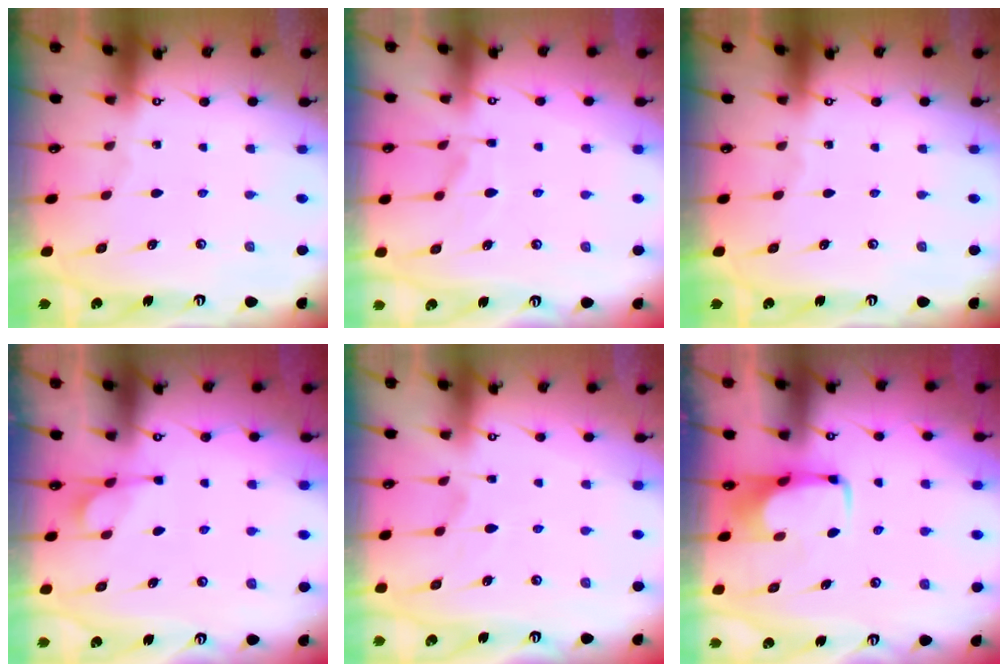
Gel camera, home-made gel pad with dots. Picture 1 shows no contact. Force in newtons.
{"total": 6.2, "press": 6.1, "slide": 1.4}
{"total": 0.0}
{"total": 2.1, "press": 1.9, "slide": 0.9}
{"total": 2.7, "press": 2.5, "slide": 1.2}
{"total": 1.5, "press": 1.5, "slide": 0.2}